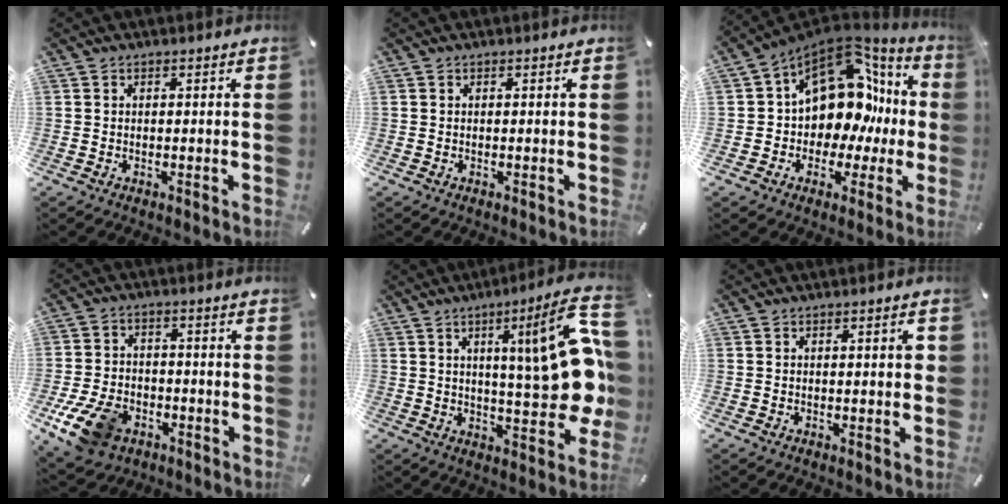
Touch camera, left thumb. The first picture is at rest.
{"total": 0.0}
{"total": 15.1, "force": [4.3, 11.3, 9.1], "torque": [-0.152, -0.046, 0.074]}
{"total": 11.6, "force": [-5.7, 7.7, 6.5], "torque": [-0.142, 0.028, -0.100]}
{"total": 25.2, "force": [5.0, 6.8, 23.7], "torque": [-0.318, -0.037, 0.074]}
{"total": 2.3, "force": [0.3, 0.7, 2.1], "torque": [-0.024, -0.001, 0.000]}